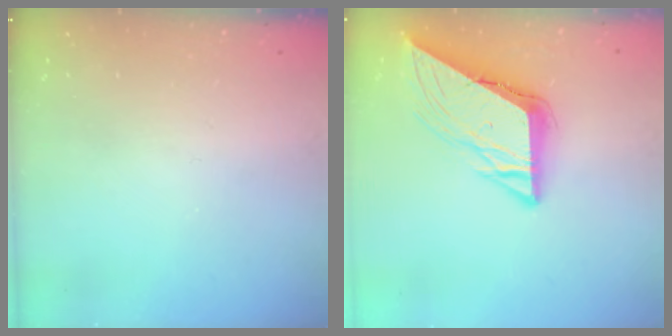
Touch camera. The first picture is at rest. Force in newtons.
{"total": 12.0, "press": 12.0, "slide": 1.3}